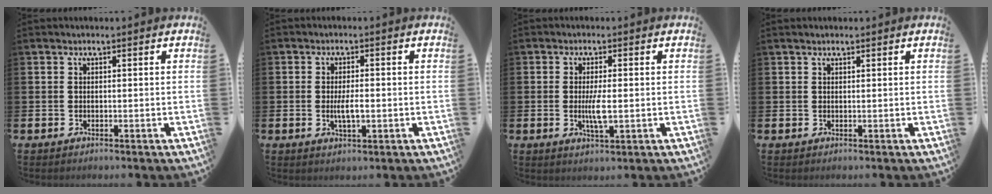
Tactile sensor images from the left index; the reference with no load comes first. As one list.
[{"total": 3.0, "force": [-0.4, 1.0, 2.9], "torque": [-0.053, -0.001, -0.008]}, {"total": 3.3, "force": [-0.3, 0.6, 3.2], "torque": [-0.059, -0.003, -0.008]}, {"total": 0.7, "force": [0.6, 0.1, 0.3], "torque": [-0.006, 0.002, 0.010]}]